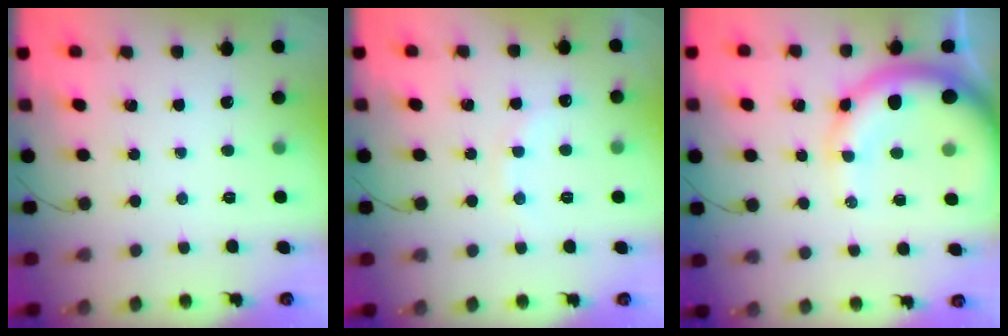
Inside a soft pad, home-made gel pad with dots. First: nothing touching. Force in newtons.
{"total": 6.3, "press": 6.1, "slide": 1.5}
{"total": 14.6, "press": 14.3, "slide": 2.8}